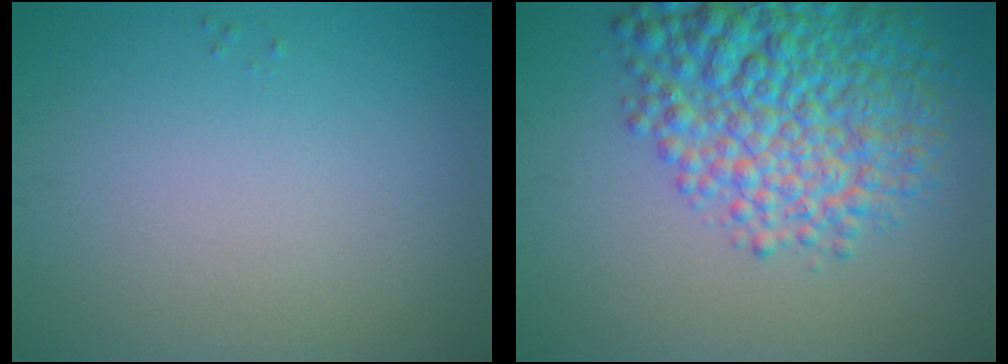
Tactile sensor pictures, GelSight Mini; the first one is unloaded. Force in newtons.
{"total": 8.9, "press": 8.9, "slide": 0.3}